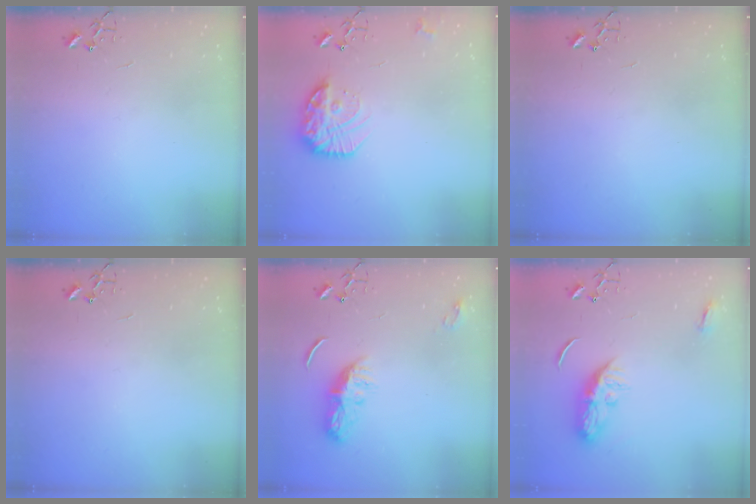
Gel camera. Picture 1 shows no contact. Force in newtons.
{"total": 16.1, "press": 16.0, "slide": 1.4}
{"total": 0.0}
{"total": 0.0}
{"total": 8.9, "press": 8.9, "slide": 0.1}
{"total": 9.3, "press": 9.3, "slide": 0.1}